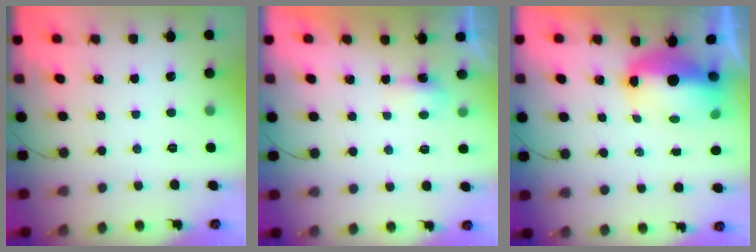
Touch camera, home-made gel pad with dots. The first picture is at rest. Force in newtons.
{"total": 3.8, "press": 3.5, "slide": 1.5}
{"total": 9.3, "press": 9.1, "slide": 1.9}